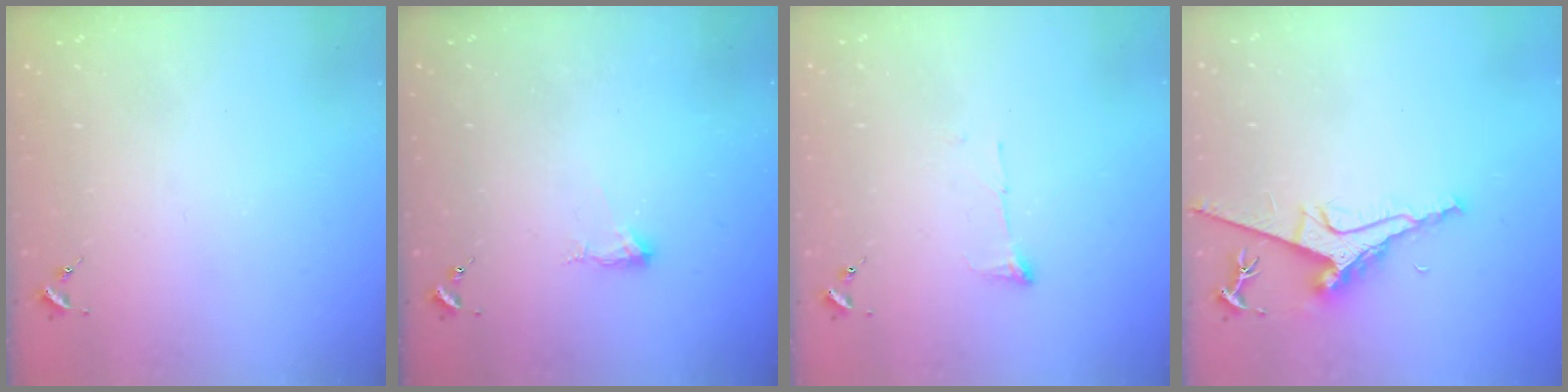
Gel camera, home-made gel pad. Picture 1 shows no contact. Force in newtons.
{"total": 4.5, "press": 4.4, "slide": 0.8}
{"total": 5.1, "press": 5.1, "slide": 0.3}
{"total": 9.3, "press": 9.2, "slide": 1.3}